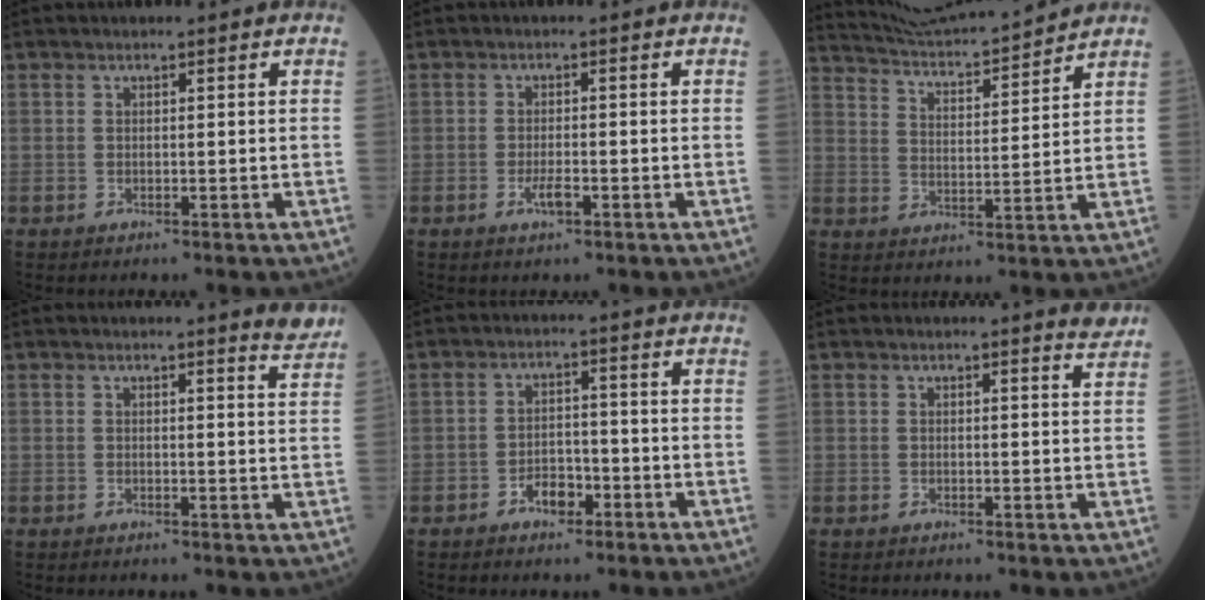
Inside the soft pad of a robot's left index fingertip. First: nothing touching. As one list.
[{"total": 2.2, "force": [-1.1, 0.5, 1.8], "torque": [-0.039, -0.001, -0.019]}, {"total": 14.0, "force": [13.4, -0.7, 3.8], "torque": [-0.078, 0.003, 0.213]}, {"total": 2.7, "force": [2.5, -0.4, 0.7], "torque": [-0.012, -0.025, 0.015]}, {"total": 3.7, "force": [-2.2, 2.0, 2.2], "torque": [-0.038, 0.007, -0.038]}, {"total": 2.0, "force": [1.9, -0.3, 0.4], "torque": [-0.008, -0.018, 0.011]}]